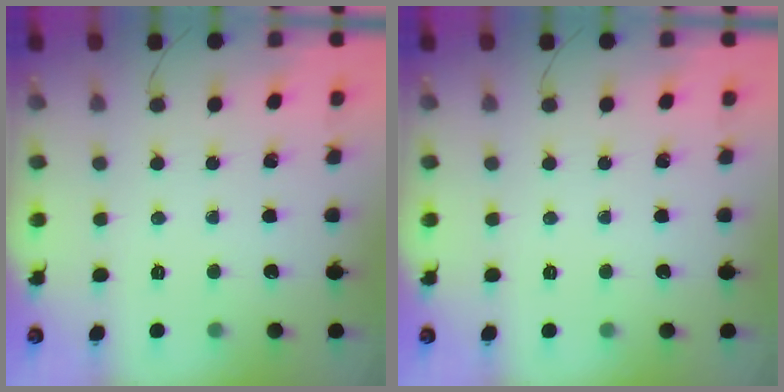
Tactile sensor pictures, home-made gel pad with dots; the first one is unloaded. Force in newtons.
{"total": 0.0}